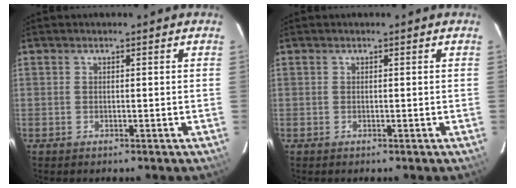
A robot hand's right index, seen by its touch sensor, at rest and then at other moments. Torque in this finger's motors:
{"motor_torque": [0.00, 0.00, 0.01, 0.00]}